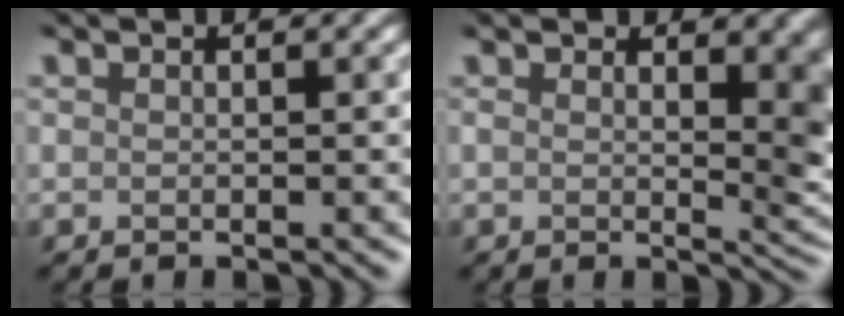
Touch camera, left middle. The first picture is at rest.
{"total": 7.3, "force": [1.6, 2.3, 6.8], "torque": [-0.052, 0.017, 0.022]}